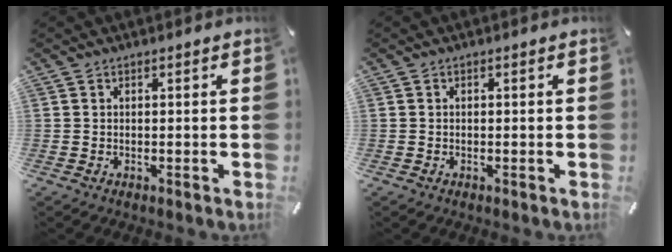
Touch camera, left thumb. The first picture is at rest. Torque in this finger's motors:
{"motor_torque": [-0.07, -0.04, -0.08, 0.01, 0.00]}